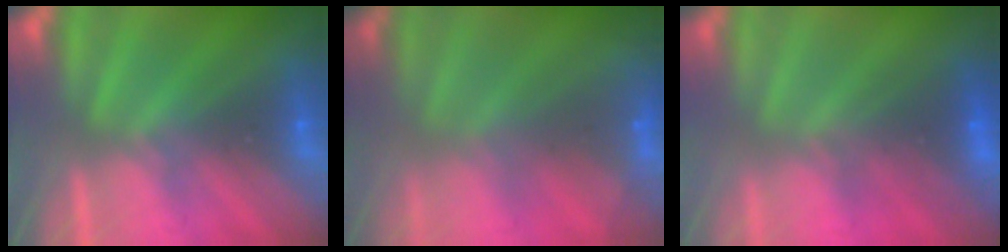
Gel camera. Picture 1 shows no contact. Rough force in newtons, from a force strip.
{"total": 5.9}
{"total": 2.5}